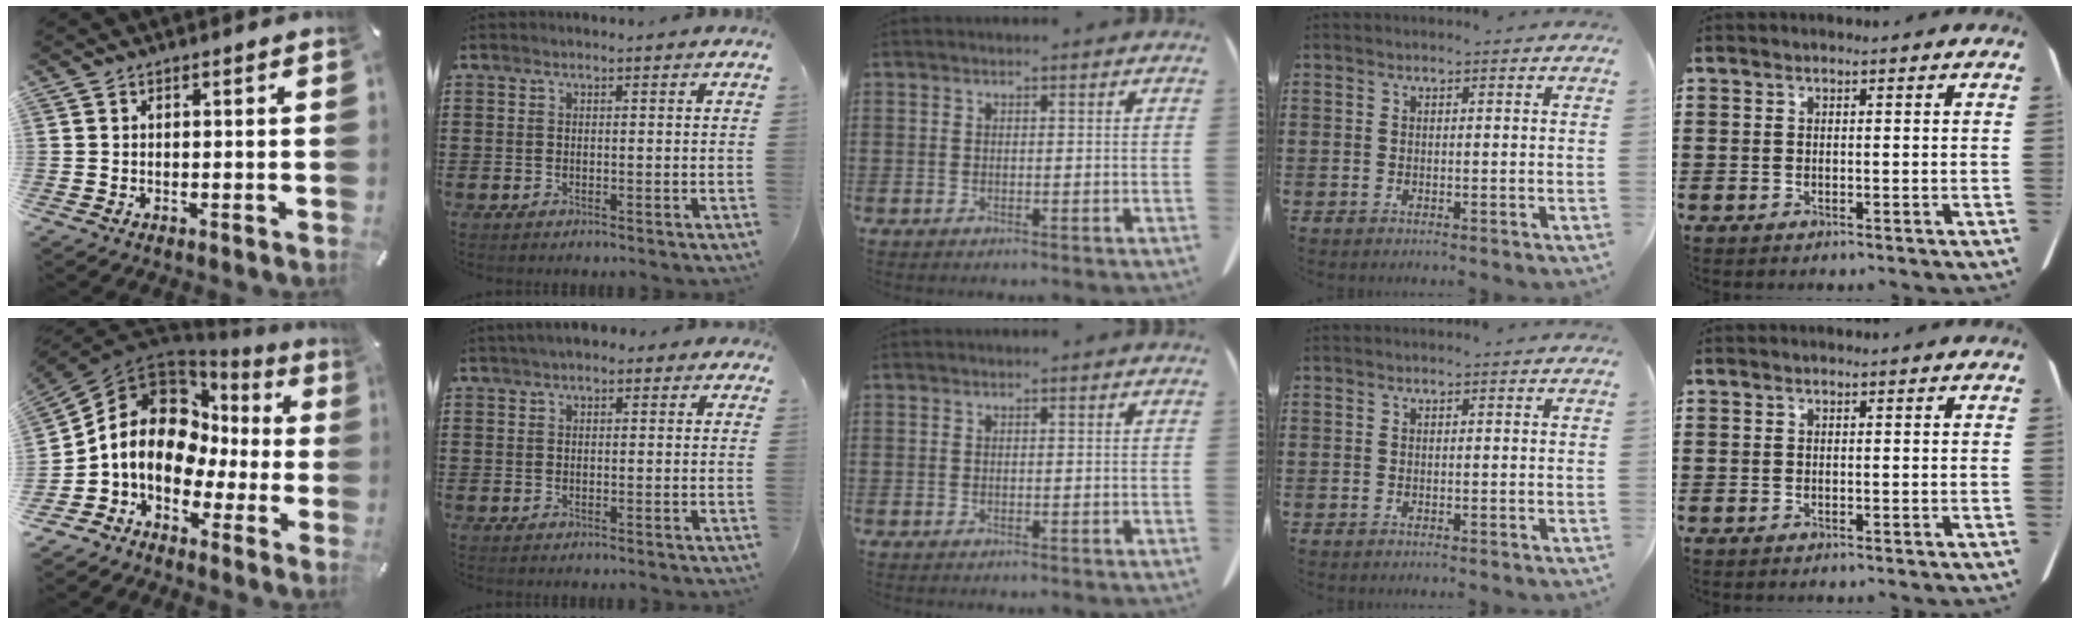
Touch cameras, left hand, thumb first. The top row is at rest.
{"thumb": {"total": 13.7, "force": [1.2, 11.3, 7.6], "torque": [-0.154, -0.020, 0.016]}, "index": {"total": 1.8, "force": [1.0, 1.0, 1.1], "torque": [-0.025, 0.008, 0.017]}}